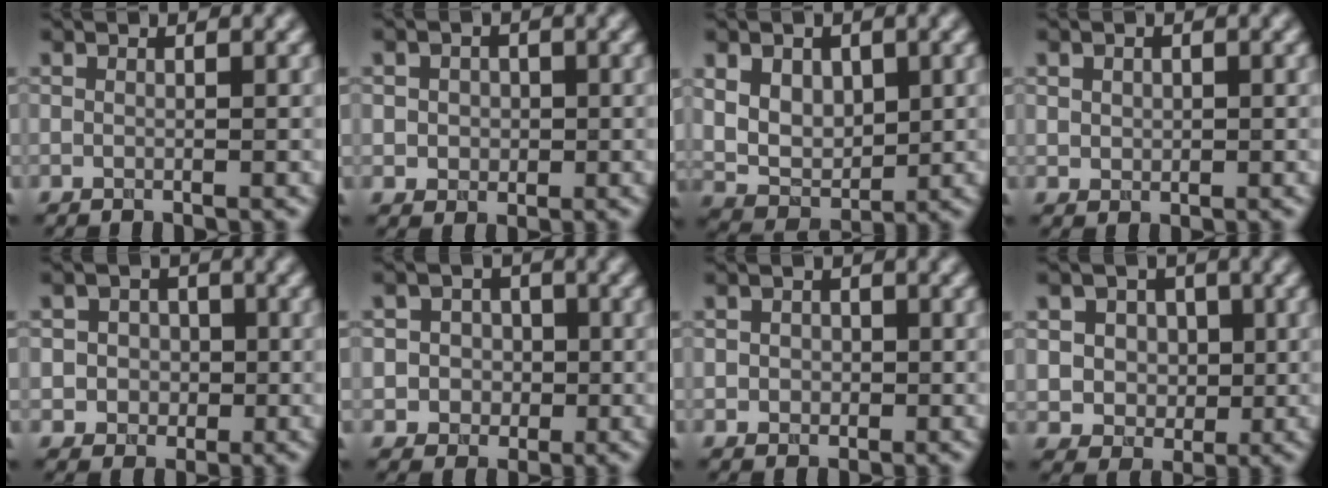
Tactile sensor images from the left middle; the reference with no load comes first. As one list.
[{"total": 2.3, "force": [0.2, 2.0, 1.1], "torque": [-0.011, 0.004, -0.003]}, {"total": 5.7, "force": [1.5, 4.1, 3.6], "torque": [-0.065, 0.002, 0.029]}, {"total": 1.4, "force": [0.4, 1.2, 0.6], "torque": [-0.011, 0.003, 0.008]}, {"total": 3.4, "force": [0.0, 3.2, 1.0], "torque": [0.000, 0.008, -0.010]}, {"total": 3.7, "force": [-0.2, 3.6, 1.0], "torque": [0.003, 0.012, -0.016]}, {"total": 1.8, "force": [0.0, 1.6, 0.8], "torque": [-0.005, -0.002, -0.006]}, {"total": 5.7, "force": [1.3, 5.1, 2.2], "torque": [-0.033, 0.011, 0.019]}]